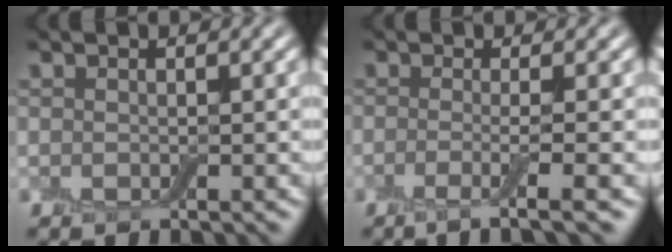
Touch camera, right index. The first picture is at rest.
{"total": 3.4, "force": [-1.0, 0.8, 3.2], "torque": [-0.046, -0.008, -0.027]}